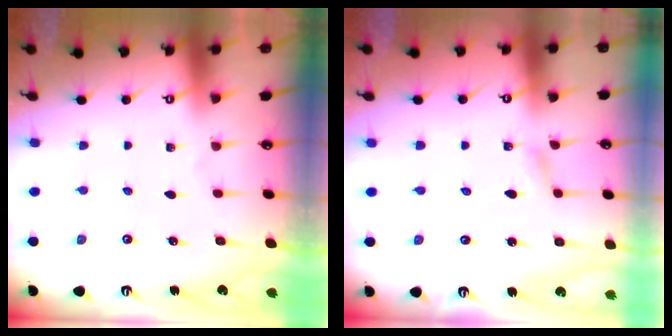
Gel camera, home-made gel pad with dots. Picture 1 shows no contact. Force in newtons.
{"total": 2.8, "press": 2.8, "slide": 0.4}